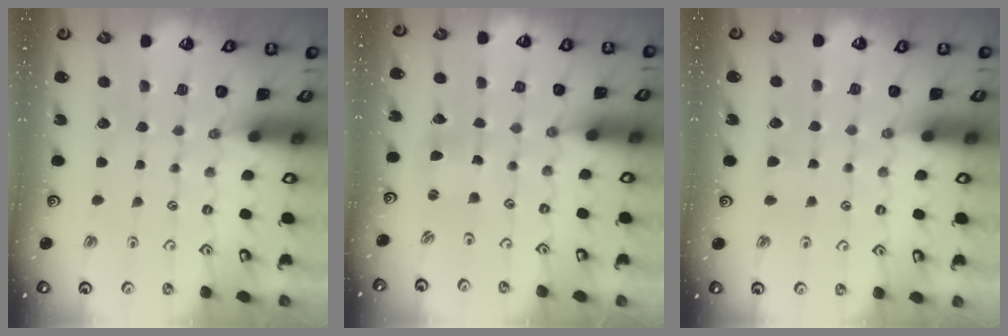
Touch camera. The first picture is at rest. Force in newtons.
{"total": 1.5, "press": 1.4, "slide": 0.2}
{"total": 4.0, "press": 3.9, "slide": 0.5}